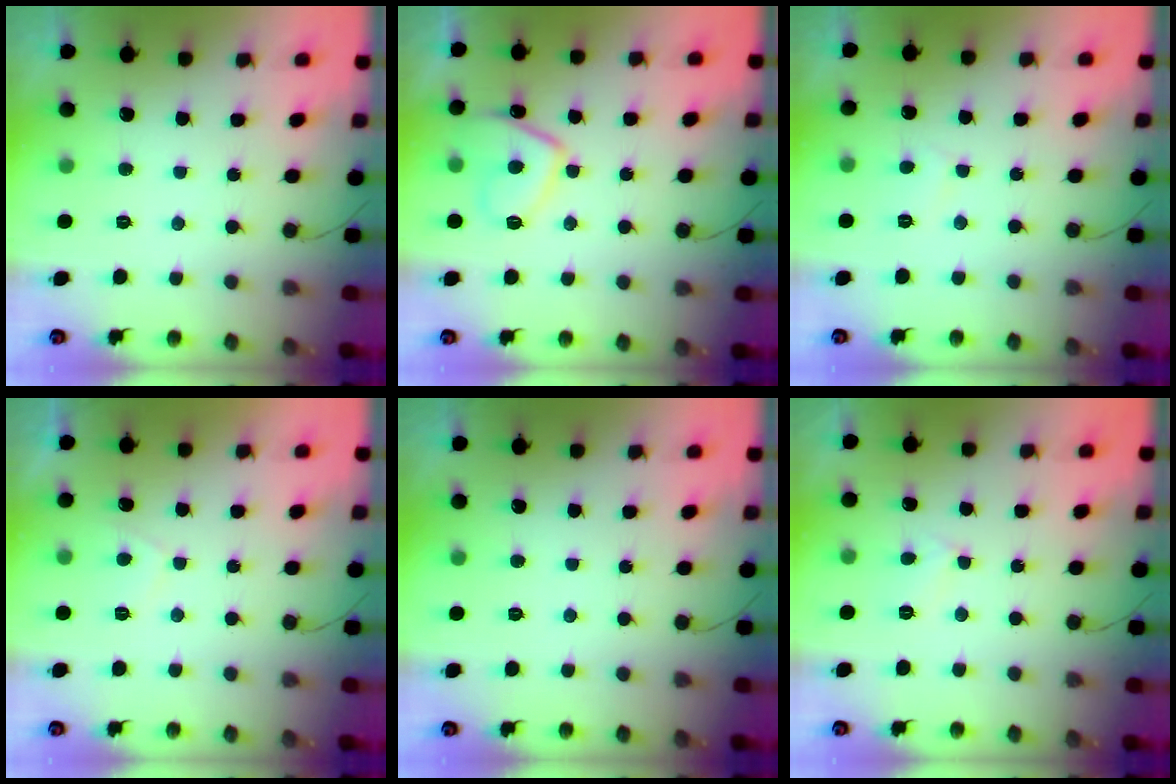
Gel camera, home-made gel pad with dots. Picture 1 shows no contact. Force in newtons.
{"total": 8.3, "press": 8.2, "slide": 1.6}
{"total": 2.8, "press": 2.8, "slide": 0.3}
{"total": 1.8, "press": 1.7, "slide": 0.6}
{"total": 0.0}
{"total": 3.5, "press": 3.5, "slide": 0.4}